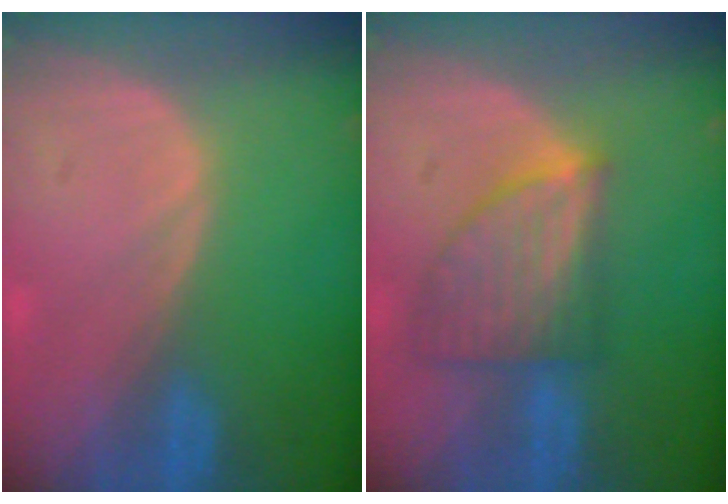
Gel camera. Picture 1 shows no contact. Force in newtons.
{"total": 7.4, "press": 6.8, "slide": 2.9}